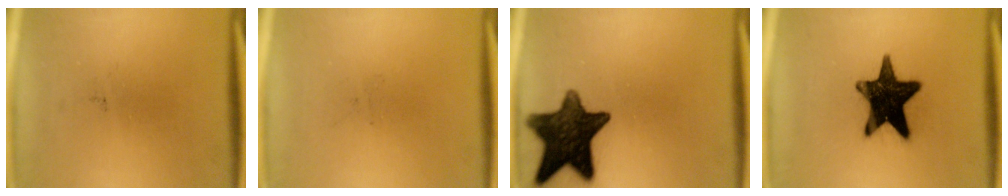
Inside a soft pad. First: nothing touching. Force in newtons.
{"total": 0.0}
{"total": 14.3}
{"total": 16.4}